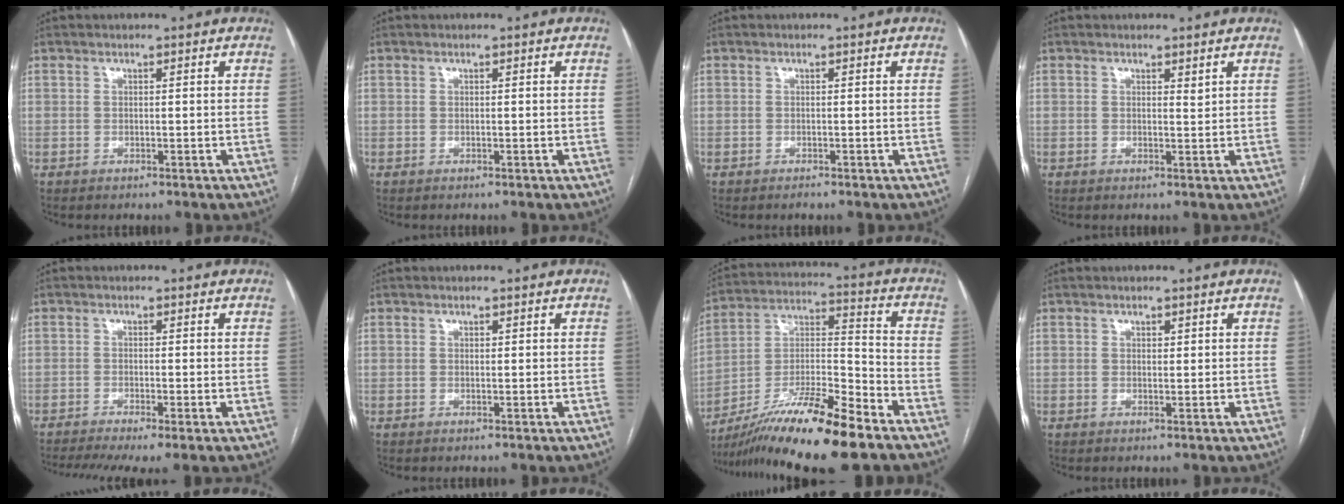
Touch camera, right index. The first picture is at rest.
{"total": 0.0}
{"total": 0.5, "force": [-0.5, 0.2, 0.1], "torque": [-0.001, 0.000, -0.006]}
{"total": 0.9, "force": [0.6, 0.2, 0.6], "torque": [-0.010, -0.006, 0.010]}
{"total": 7.9, "force": [-5.5, 1.1, 5.6], "torque": [-0.091, -0.010, -0.091]}
{"total": 0.0}
{"total": 18.2, "force": [-13.4, 0.8, 12.3], "torque": [-0.233, -0.019, -0.237]}
{"total": 0.7, "force": [0.4, 0.4, 0.4], "torque": [-0.004, -0.002, 0.005]}